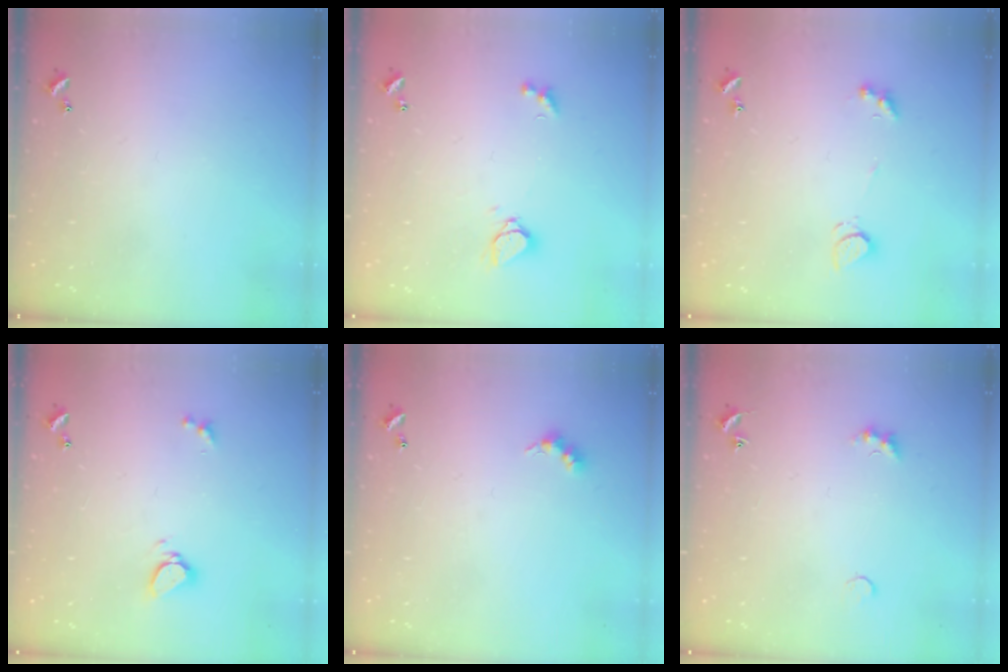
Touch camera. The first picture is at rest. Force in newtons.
{"total": 2.1, "press": 2.0, "slide": 0.5}
{"total": 2.4, "press": 2.3, "slide": 0.6}
{"total": 4.4, "press": 4.4, "slide": 0.6}
{"total": 3.9, "press": 3.8, "slide": 0.6}
{"total": 1.9, "press": 1.9, "slide": 0.5}